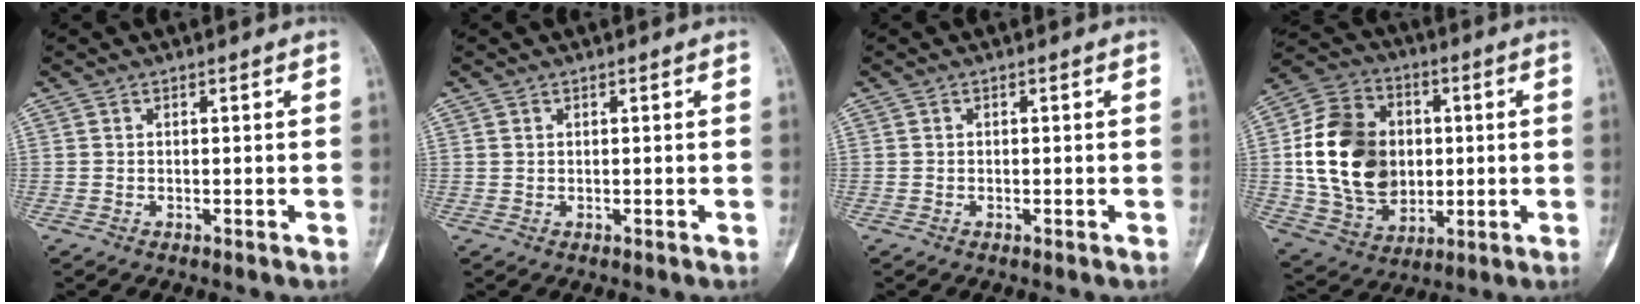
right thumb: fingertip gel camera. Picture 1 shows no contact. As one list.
[{"total": 0.6, "force": [0.3, 0.5, 0.2], "torque": [0.001, 0.000, 0.006]}, {"total": 0.0}, {"total": 20.4, "force": [1.1, 15.7, 13.0], "torque": [-0.214, 0.009, 0.030]}]